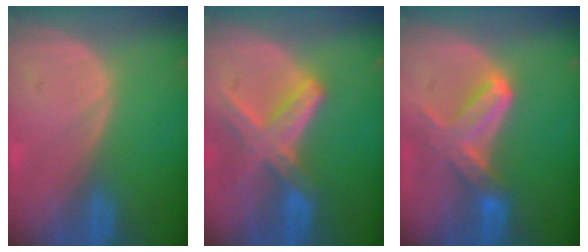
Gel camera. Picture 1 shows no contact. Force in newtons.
{"total": 8.3, "press": 7.3, "slide": 4.0}
{"total": 6.7, "press": 6.6, "slide": 1.3}